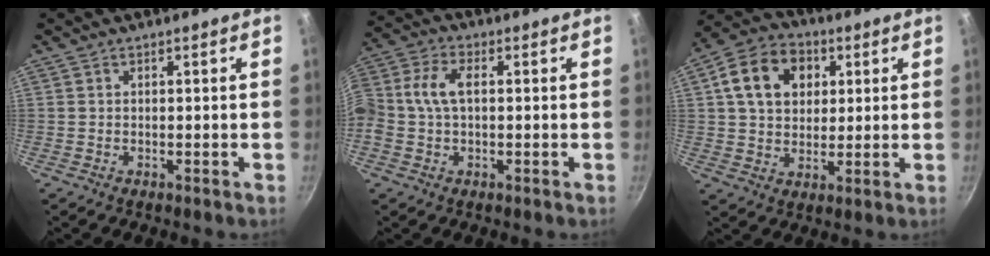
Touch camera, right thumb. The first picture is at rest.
{"total": 7.8, "force": [0.4, 4.8, 6.2], "torque": [-0.134, 0.023, -0.006]}
{"total": 13.1, "force": [3.7, 10.0, 7.6], "torque": [-0.111, 0.008, 0.053]}